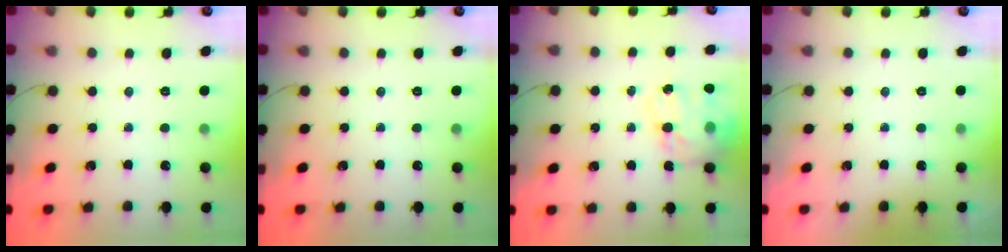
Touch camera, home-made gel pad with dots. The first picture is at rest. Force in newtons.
{"total": 0.0}
{"total": 16.1, "press": 15.6, "slide": 4.1}
{"total": 1.8, "press": 1.8, "slide": 0.3}